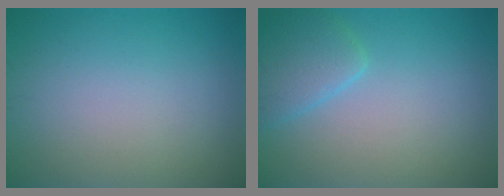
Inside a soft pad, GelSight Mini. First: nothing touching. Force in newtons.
{"total": 3.0, "press": 2.9, "slide": 0.3}